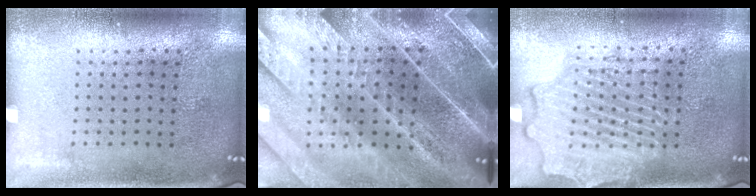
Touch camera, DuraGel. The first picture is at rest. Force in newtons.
{"total": 4.9, "press": 4.4, "slide": 2.3}
{"total": 2.3, "press": 2.3, "slide": 0.4}